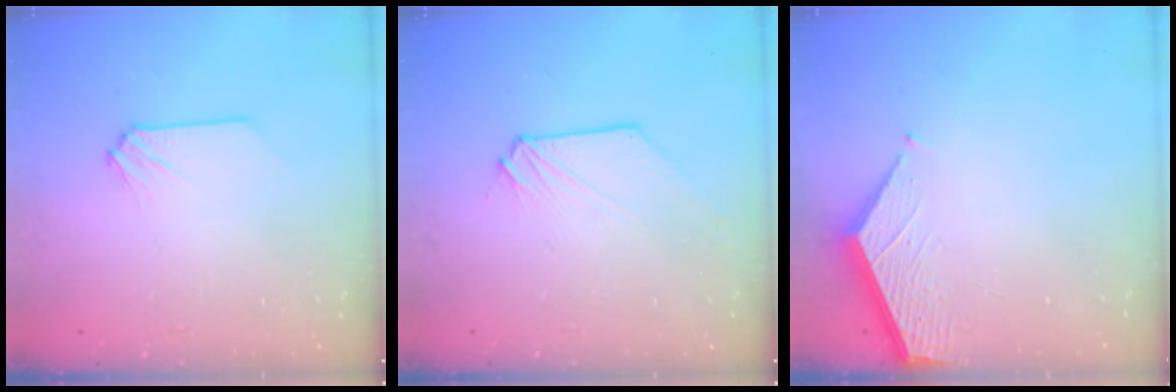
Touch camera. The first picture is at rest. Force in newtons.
{"total": 0.5, "press": 0.5, "slide": 0.0}
{"total": 3.4, "press": 3.4, "slide": 0.4}